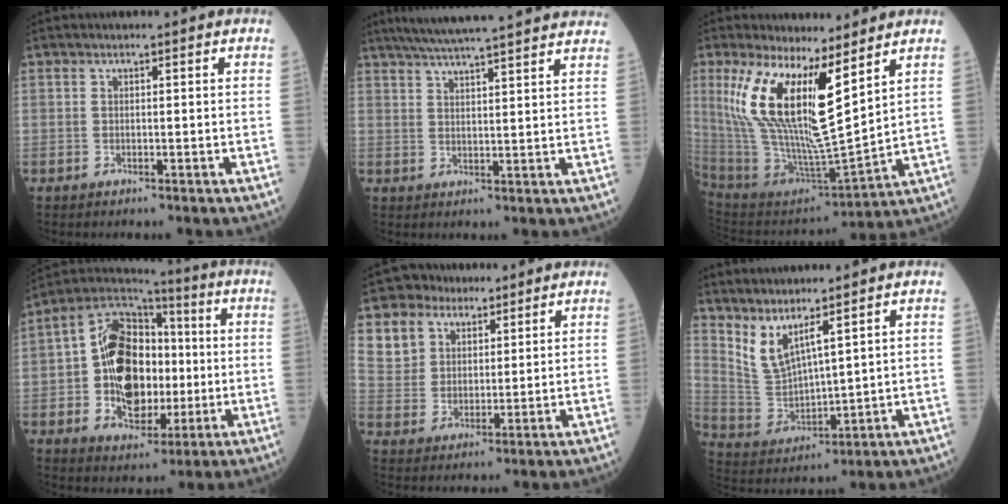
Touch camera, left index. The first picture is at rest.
{"total": 21.2, "force": [18.9, 0.8, 9.5], "torque": [-0.156, 0.023, 0.250]}
{"total": 17.2, "force": [7.9, 3.2, 15.0], "torque": [-0.312, -0.007, 0.159]}
{"total": 15.5, "force": [-0.8, 10.3, 11.6], "torque": [-0.226, 0.034, -0.005]}
{"total": 9.6, "force": [6.6, 6.9, 1.1], "torque": [-0.018, 0.020, 0.129]}
{"total": 6.8, "force": [5.1, 1.0, 4.4], "torque": [-0.106, -0.015, 0.124]}